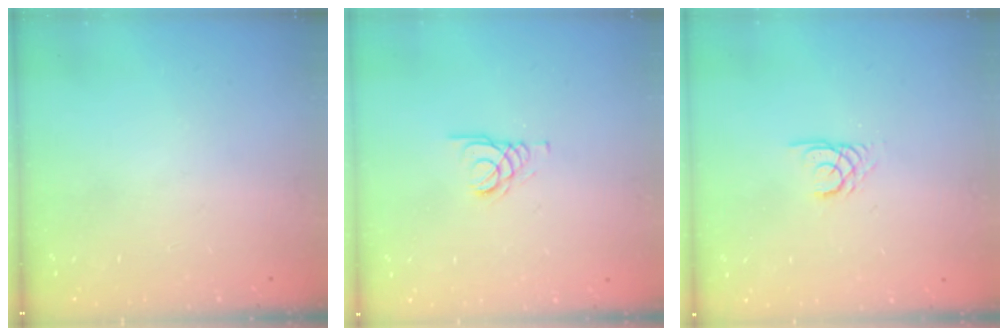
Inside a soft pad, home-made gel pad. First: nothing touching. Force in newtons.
{"total": 1.6, "press": 1.6, "slide": 0.2}
{"total": 2.2, "press": 2.2, "slide": 0.1}